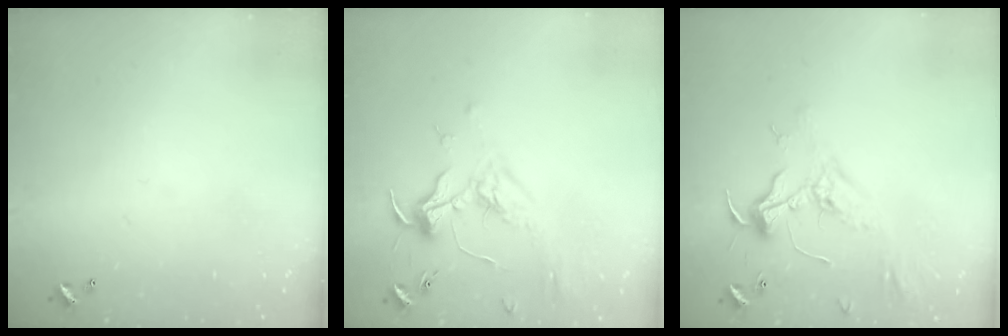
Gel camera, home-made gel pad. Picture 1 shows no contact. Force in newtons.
{"total": 1.8, "press": 1.6, "slide": 0.7}
{"total": 2.4, "press": 2.3, "slide": 0.8}